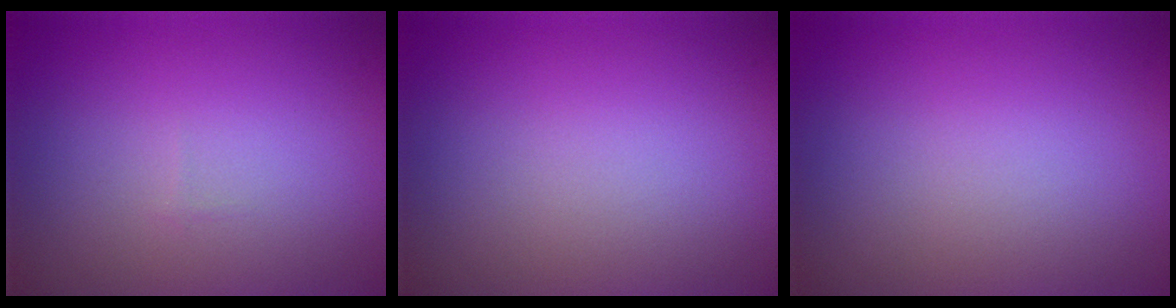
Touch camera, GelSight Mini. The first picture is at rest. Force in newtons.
{"total": 0.0}
{"total": 0.0}